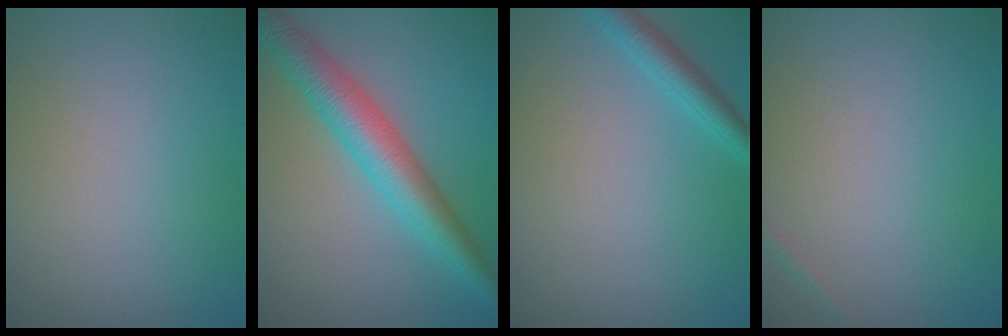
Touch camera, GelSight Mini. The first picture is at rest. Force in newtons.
{"total": 5.9, "press": 5.9, "slide": 0.1}
{"total": 2.3, "press": 2.3, "slide": 0.2}
{"total": 0.5, "press": 0.5, "slide": 0.0}